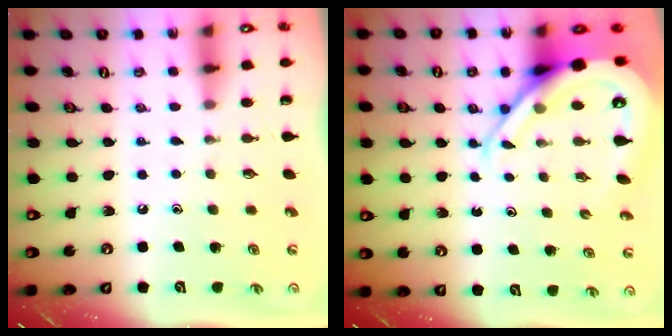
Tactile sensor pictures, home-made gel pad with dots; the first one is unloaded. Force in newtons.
{"total": 12.0, "press": 11.9, "slide": 1.3}